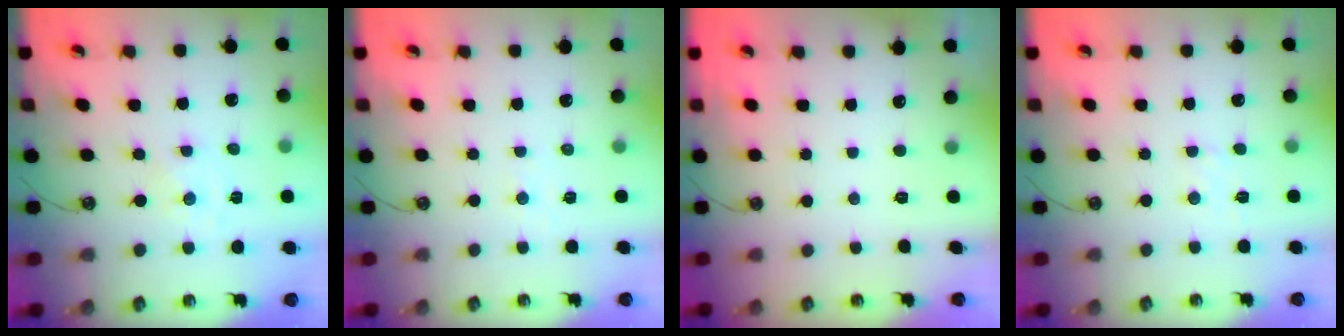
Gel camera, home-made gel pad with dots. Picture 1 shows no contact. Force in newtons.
{"total": 2.9, "press": 2.9, "slide": 0.4}
{"total": 0.0}
{"total": 2.8, "press": 2.8, "slide": 0.4}